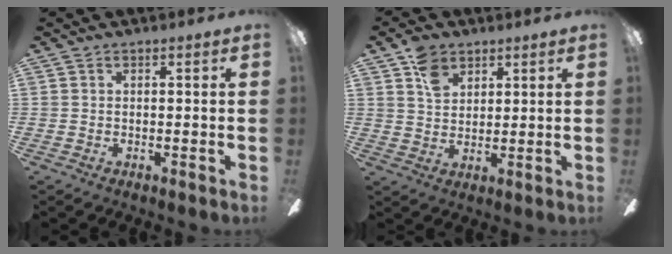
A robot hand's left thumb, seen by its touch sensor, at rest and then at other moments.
{"total": 6.6, "force": [4.2, 4.1, 2.9], "torque": [-0.056, -0.006, 0.080]}